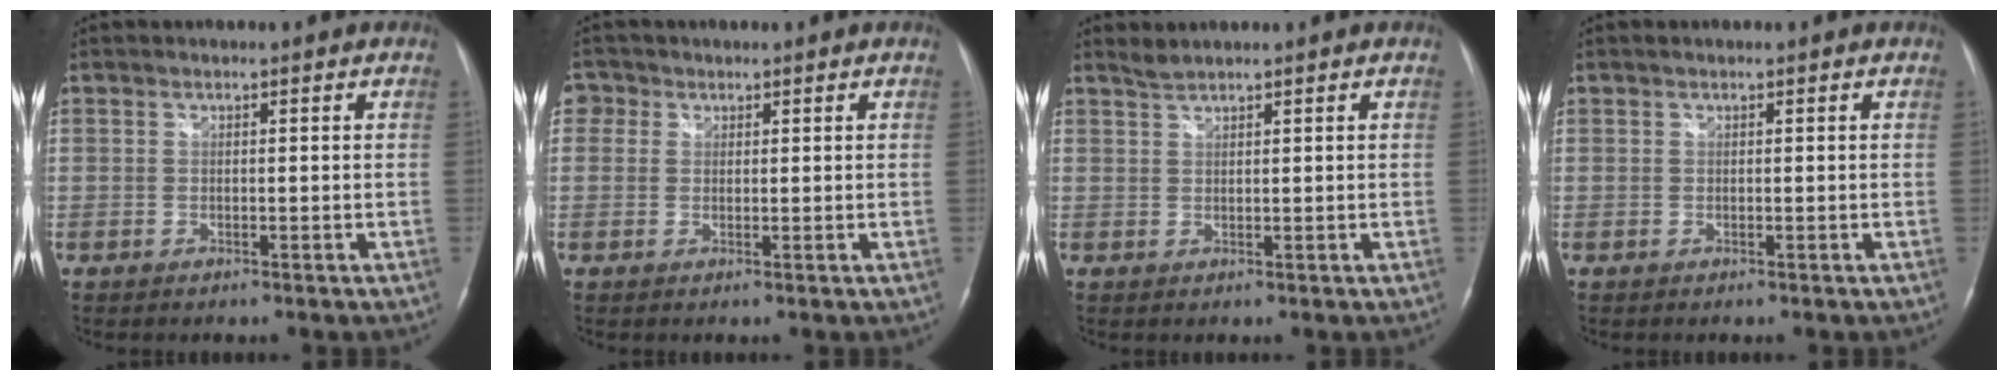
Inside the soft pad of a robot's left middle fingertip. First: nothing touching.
{"total": 2.4, "force": [1.0, 2.1, 0.4], "torque": [0.002, 0.006, 0.013]}
{"total": 1.3, "force": [1.3, -0.2, 0.1], "torque": [-0.004, 0.003, 0.032]}
{"total": 0.0}